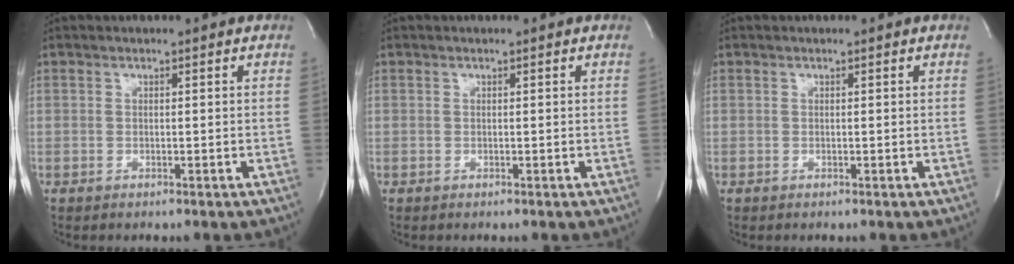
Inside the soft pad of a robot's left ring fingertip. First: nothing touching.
{"total": 0.0}
{"total": 0.0}